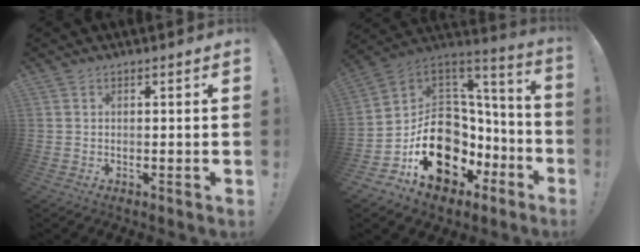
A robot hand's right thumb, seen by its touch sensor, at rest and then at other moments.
{"total": 19.8, "force": [-5.9, 15.1, 11.4], "torque": [-0.183, 0.015, -0.058]}